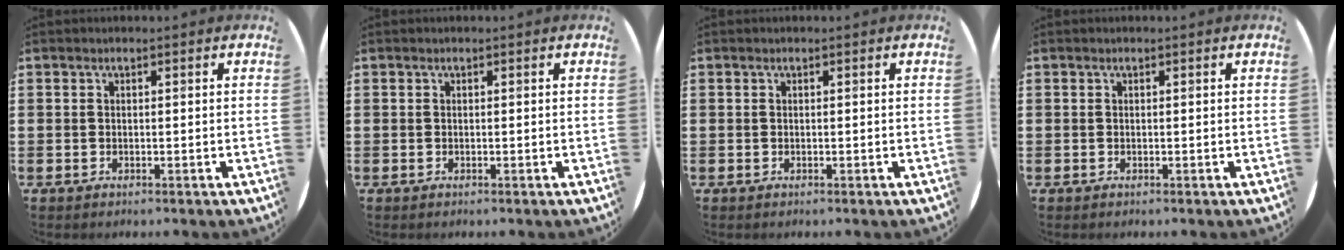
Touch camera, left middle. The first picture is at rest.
{"total": 0.0}
{"total": 0.0}
{"total": 0.0}